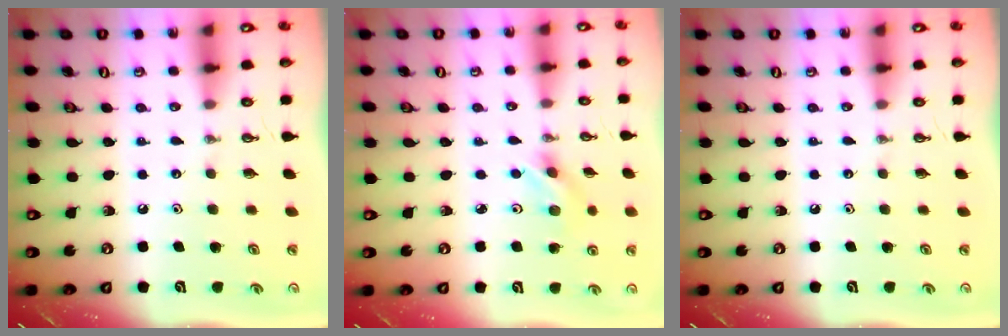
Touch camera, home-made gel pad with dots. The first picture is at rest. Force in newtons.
{"total": 2.7, "press": 2.7, "slide": 0.3}
{"total": 0.0}